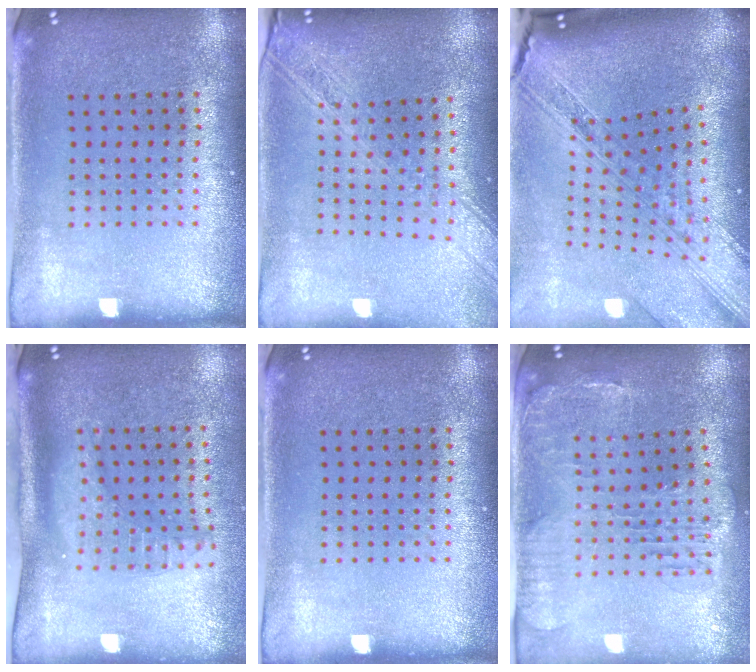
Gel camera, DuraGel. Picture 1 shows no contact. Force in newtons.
{"total": 2.1, "press": 1.8, "slide": 1.1}
{"total": 3.9, "press": 2.8, "slide": 2.6}
{"total": 2.0, "press": 1.6, "slide": 1.3}
{"total": 0.0}
{"total": 1.4, "press": 1.4, "slide": 0.4}